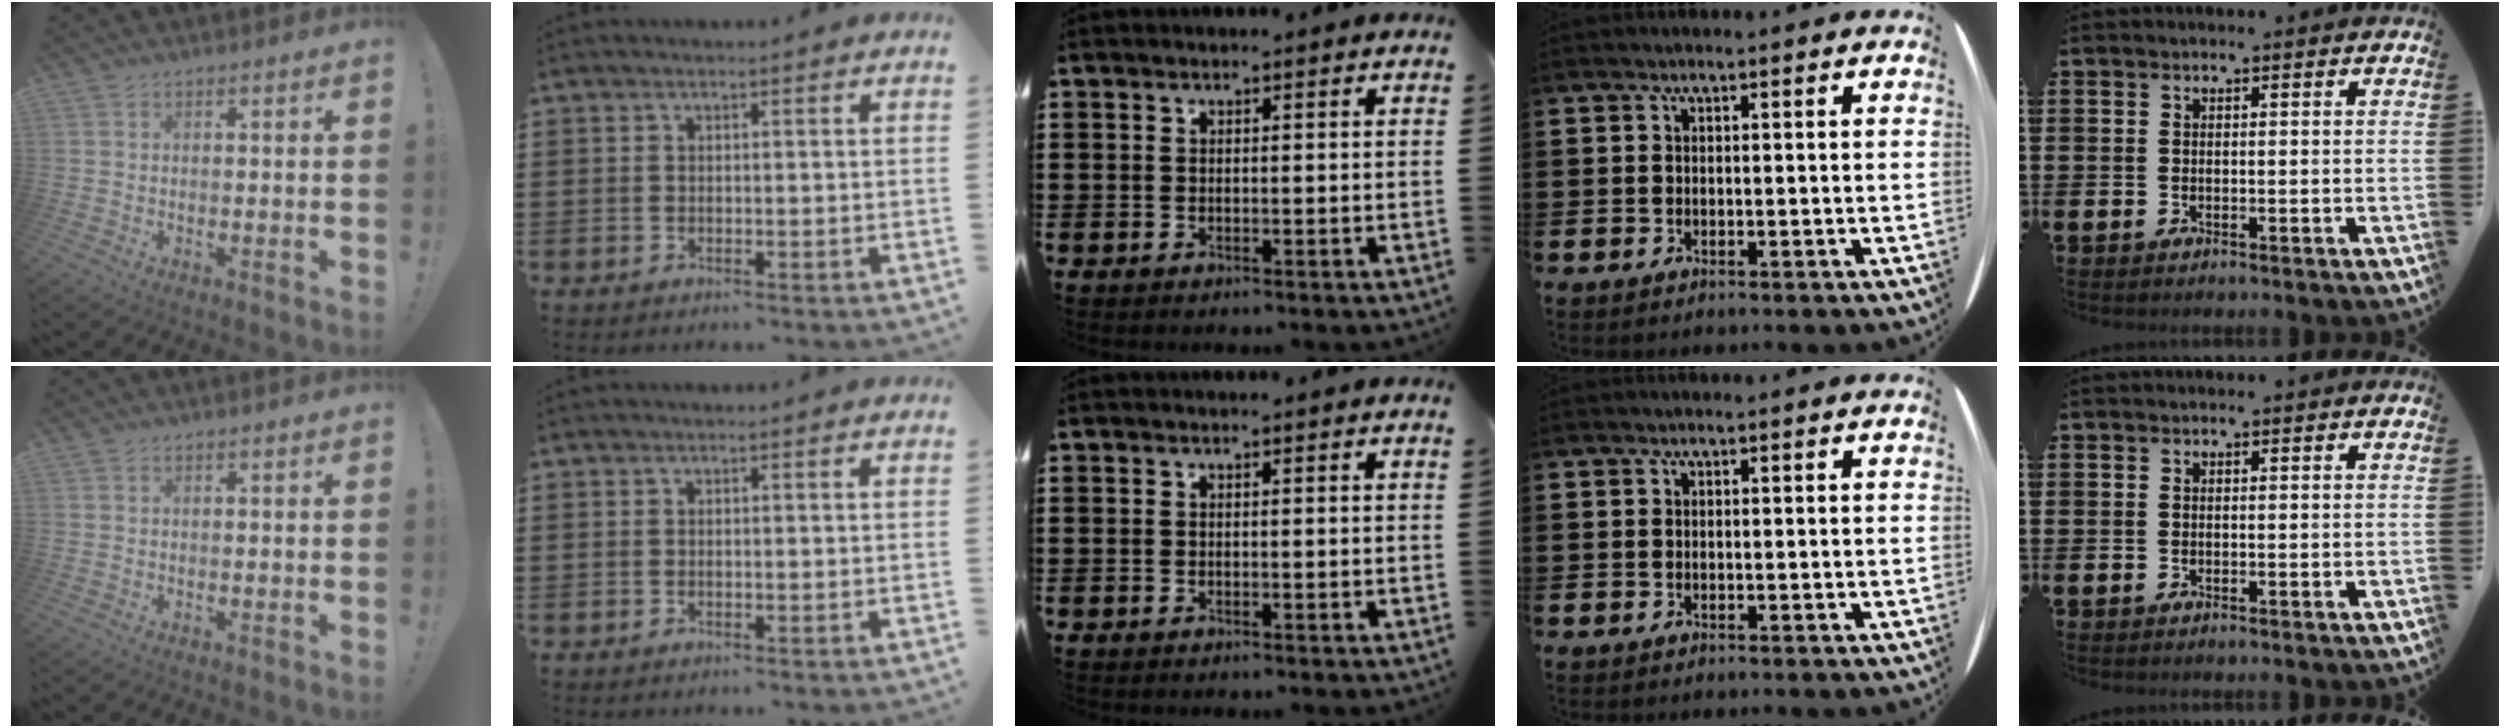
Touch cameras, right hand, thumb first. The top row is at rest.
{}